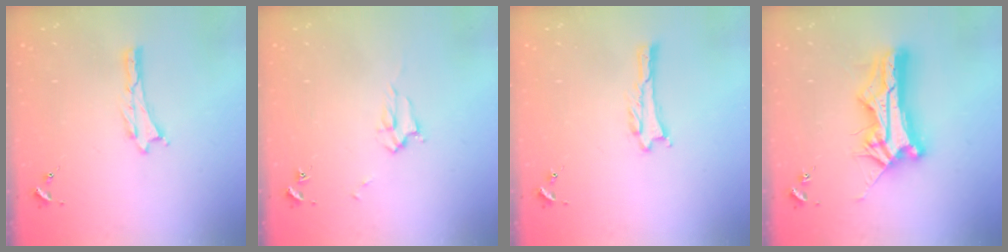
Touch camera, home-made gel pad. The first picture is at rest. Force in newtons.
{"total": 2.3, "press": 2.3, "slide": 0.3}
{"total": 1.0, "press": 1.0, "slide": 0.1}
{"total": 13.0, "press": 12.9, "slide": 1.2}